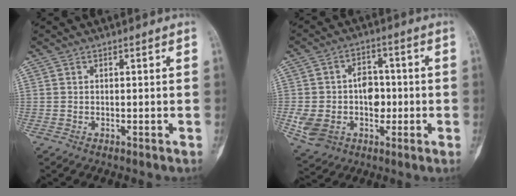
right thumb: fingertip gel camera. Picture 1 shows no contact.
{"total": 14.3, "force": [-1.7, 10.4, 9.7], "torque": [-0.143, 0.022, -0.018]}